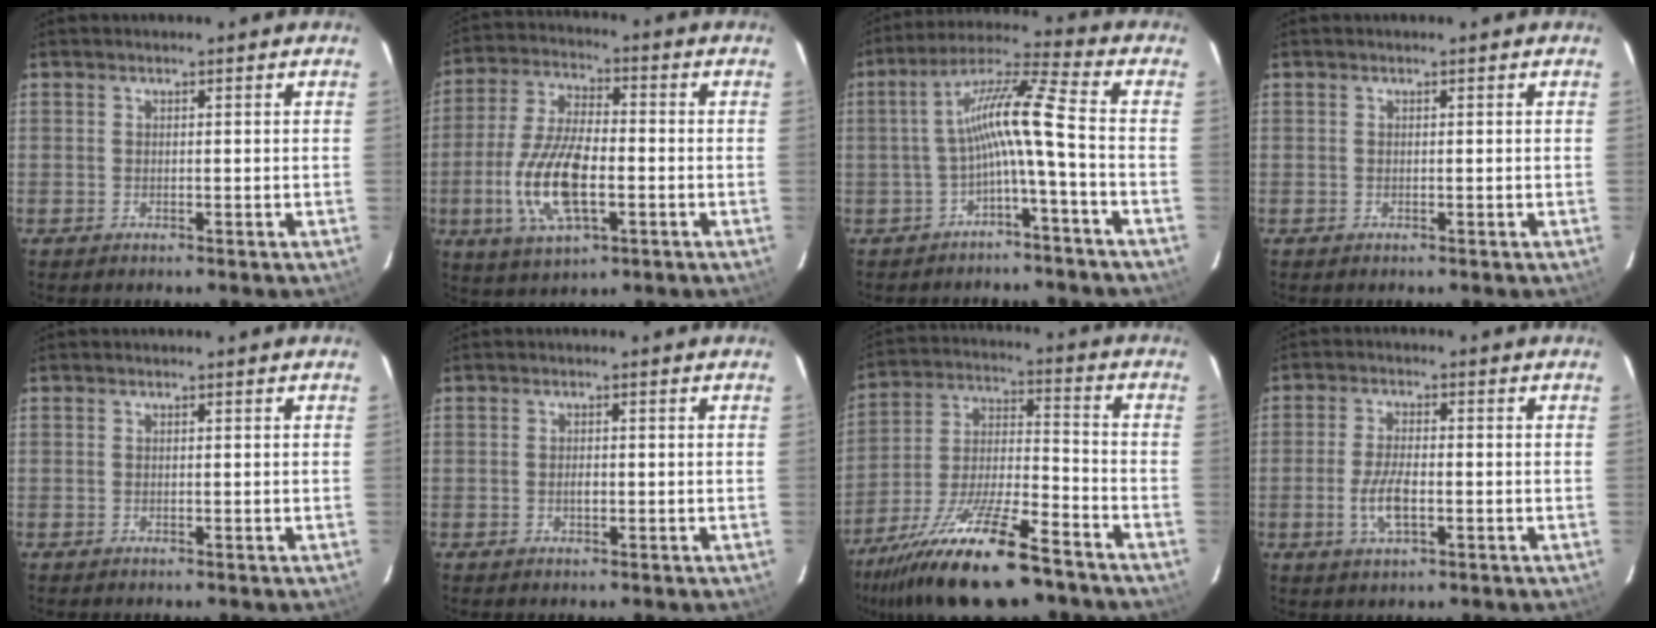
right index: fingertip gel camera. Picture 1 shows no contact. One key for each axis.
{"total": 14.3, "fx": -3.7, "fy": 5.8, "fz": 12.5, "tx": -0.265, "ty": -0.007, "tz": -0.066}
{"total": 9.0, "fx": -2.6, "fy": -0.6, "fz": 8.6, "tx": -0.177, "ty": 0.018, "tz": -0.046}
{"total": 0.0}
{"total": 0.0}
{"total": 1.3, "fx": -0.3, "fy": 0.7, "fz": 1.0, "tx": -0.018, "ty": 0.001, "tz": -0.006}
{"total": 21.3, "fx": -15.1, "fy": 5.7, "fz": 13.9, "tx": -0.272, "ty": -0.028, "tz": -0.257}
{"total": 5.9, "fx": -1.7, "fy": 2.3, "fz": 5.2, "tx": -0.110, "ty": -0.005, "tz": -0.032}